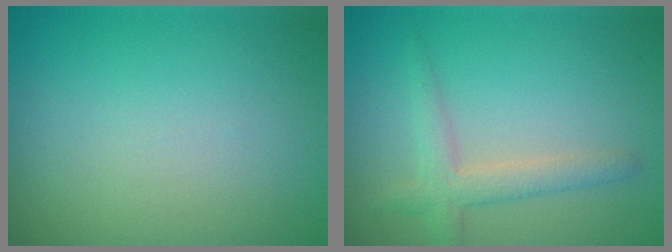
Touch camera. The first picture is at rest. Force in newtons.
{"total": 2.6, "press": 2.6, "slide": 0.1}